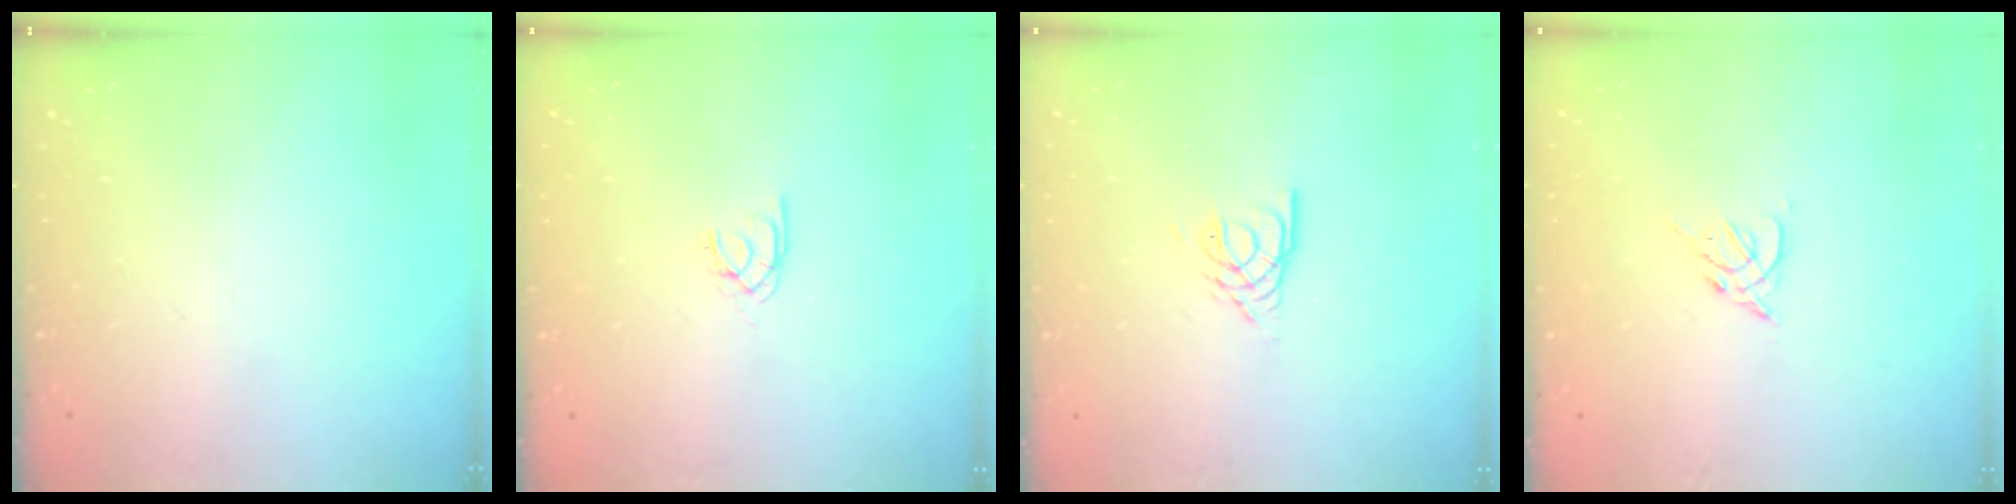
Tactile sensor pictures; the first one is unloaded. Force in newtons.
{"total": 2.0, "press": 2.0, "slide": 0.2}
{"total": 2.6, "press": 2.5, "slide": 0.4}
{"total": 3.9, "press": 3.8, "slide": 0.9}